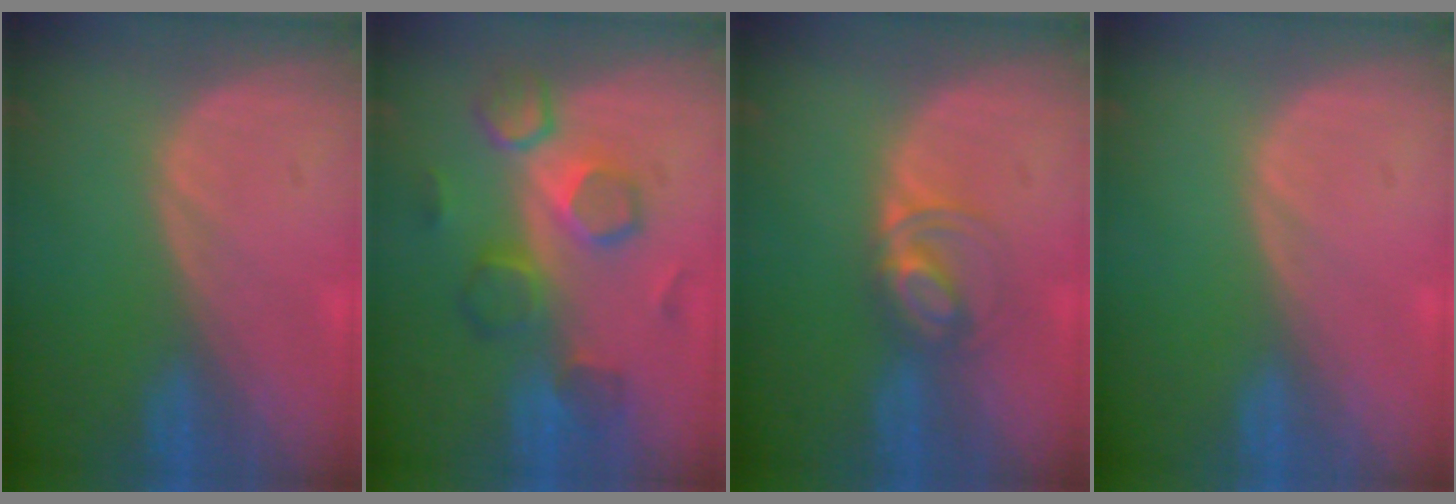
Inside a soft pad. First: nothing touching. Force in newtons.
{"total": 8.4, "press": 8.3, "slide": 1.4}
{"total": 4.3, "press": 4.3, "slide": 0.4}
{"total": 0.0}